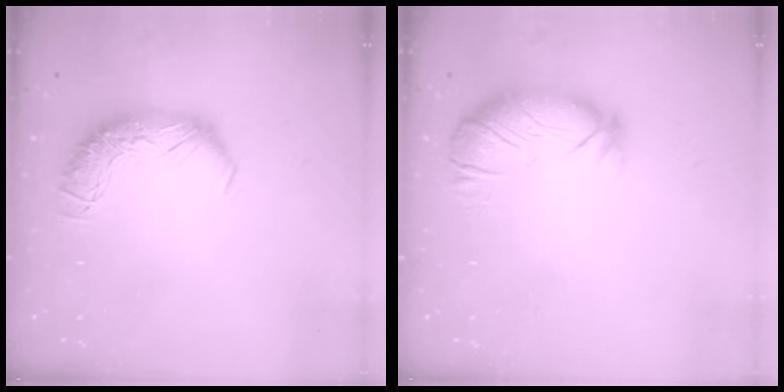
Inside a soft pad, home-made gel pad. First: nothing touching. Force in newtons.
{"total": 2.9, "press": 2.5, "slide": 1.5}